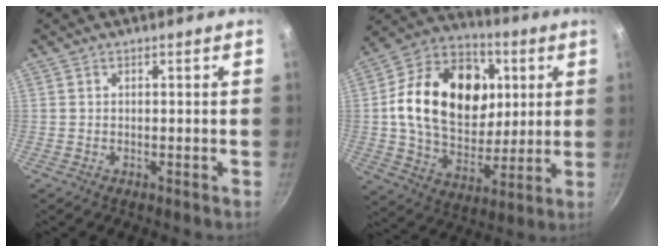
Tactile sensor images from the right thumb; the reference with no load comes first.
{"total": 24.5, "force": [4.8, 17.6, 16.4], "torque": [-0.250, 0.003, 0.078]}